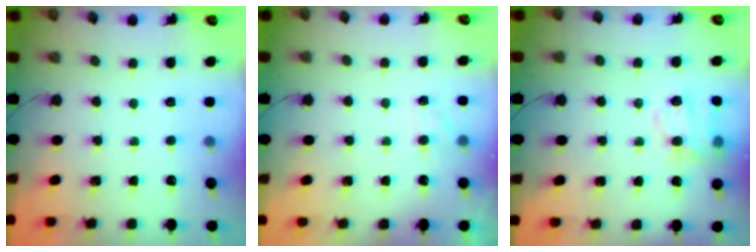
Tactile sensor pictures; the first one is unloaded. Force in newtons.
{"total": 6.5, "press": 6.2, "slide": 1.9}
{"total": 12.6, "press": 12.4, "slide": 2.0}